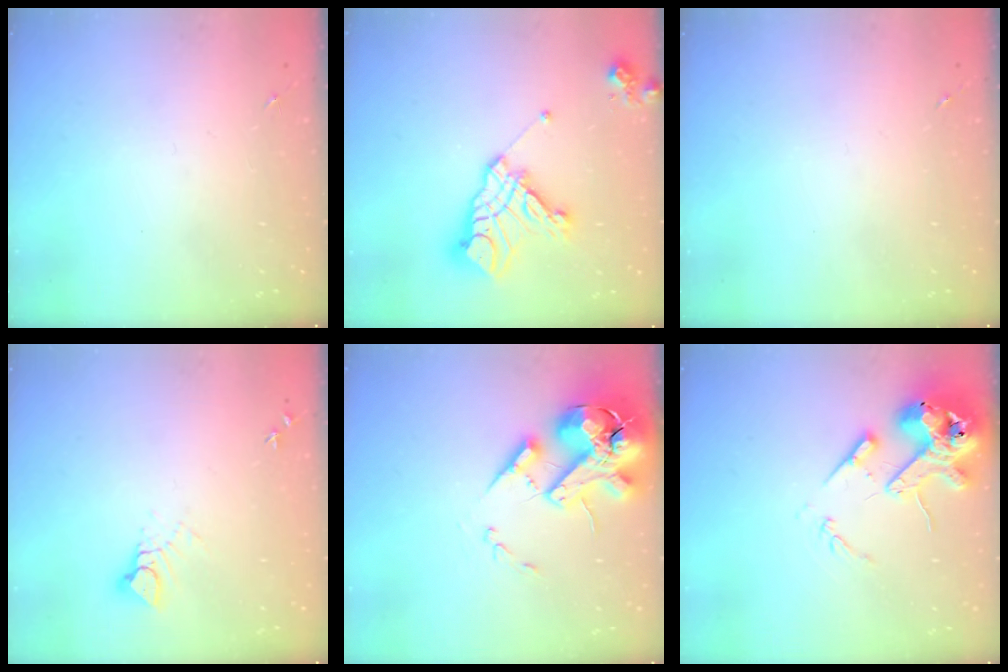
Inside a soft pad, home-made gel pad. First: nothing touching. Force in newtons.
{"total": 16.6, "press": 16.5, "slide": 2.1}
{"total": 0.0}
{"total": 4.0, "press": 3.9, "slide": 0.4}
{"total": 18.6, "press": 18.4, "slide": 3.1}
{"total": 16.3, "press": 16.0, "slide": 2.6}